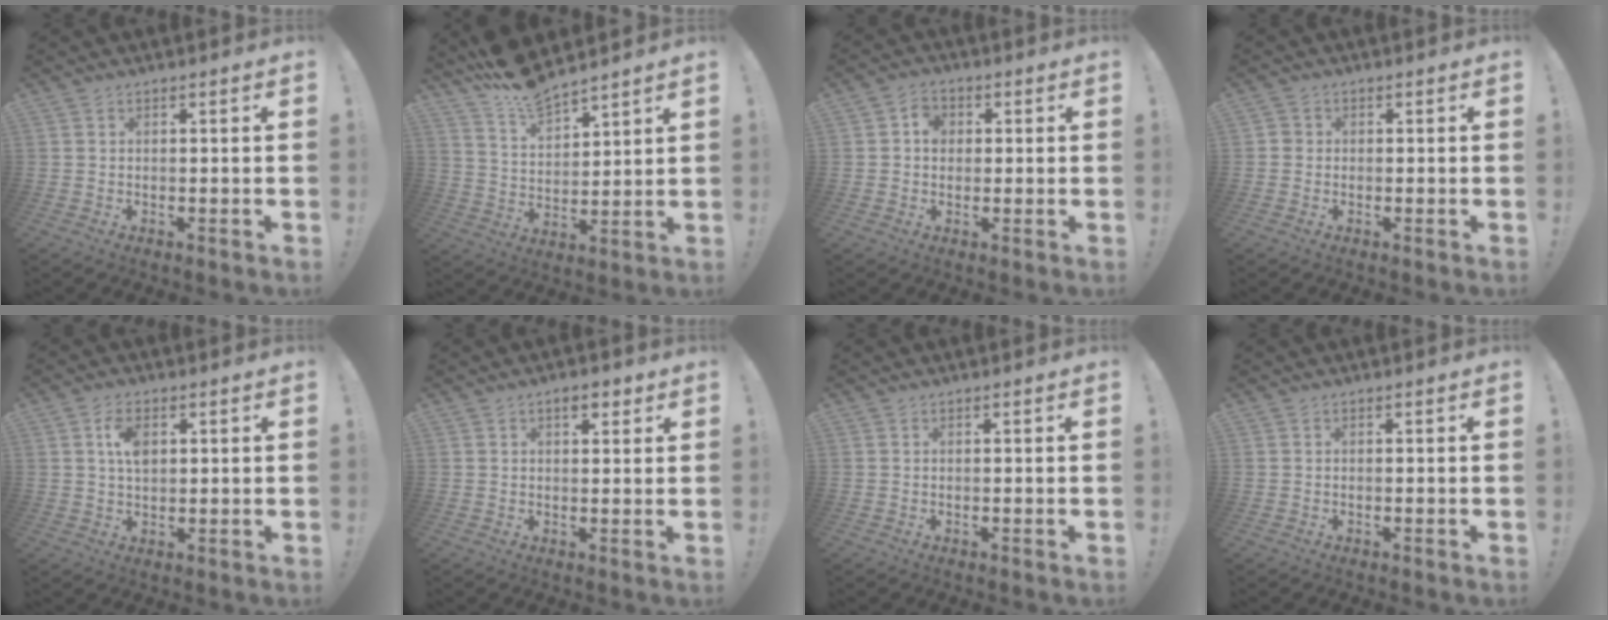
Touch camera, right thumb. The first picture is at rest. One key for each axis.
{"total": 10.2, "fx": 9.4, "fy": 2.4, "fz": 3.1, "tx": -0.065, "ty": -0.070, "tz": 0.173}
{"total": 4.2, "fx": 0.3, "fy": 3.6, "fz": 2.0, "tx": -0.020, "ty": 0.003, "tz": 0.001}
{"total": 1.4, "fx": -0.1, "fy": 1.4, "fz": 0.2, "tx": -0.003, "ty": 0.006, "tz": -0.002}
{"total": 5.7, "fx": 1.6, "fy": 3.4, "fz": 4.3, "tx": -0.065, "ty": 0.001, "tz": 0.025}
{"total": 3.7, "fx": 2.2, "fy": 1.8, "fz": 2.4, "tx": -0.027, "ty": -0.004, "tz": 0.034}
{"total": 0.0}
{"total": 0.0}